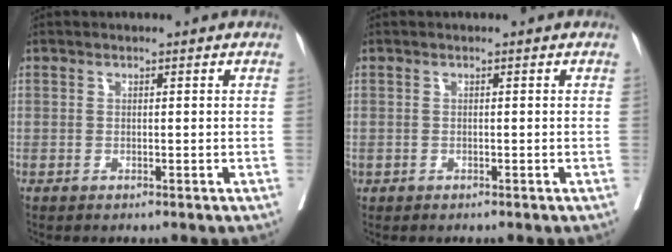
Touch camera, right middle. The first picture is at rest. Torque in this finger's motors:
{"motor_torque": [0.71, 0.00, 1.05, 0.21]}